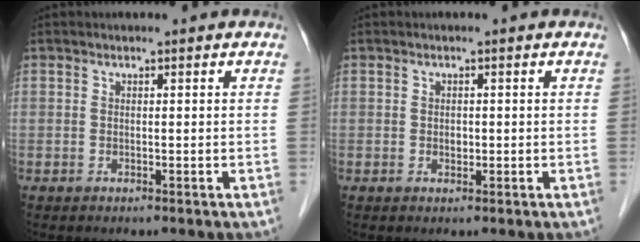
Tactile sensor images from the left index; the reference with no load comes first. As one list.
[{"total": 1.0, "force": [0.0, 0.7, 0.6], "torque": [-0.011, 0.001, 0.000]}]